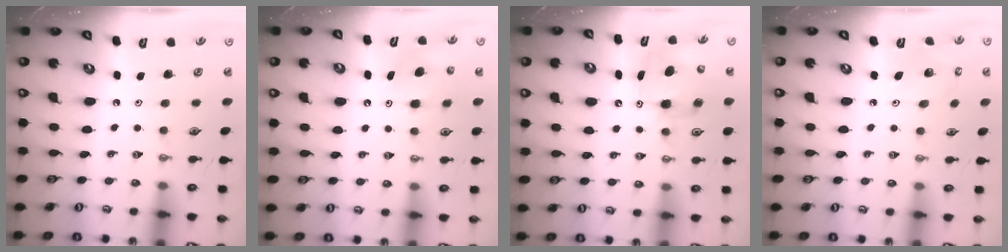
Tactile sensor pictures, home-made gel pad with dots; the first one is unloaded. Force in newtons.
{"total": 7.8, "press": 7.8, "slide": 0.9}
{"total": 6.8, "press": 6.5, "slide": 1.9}
{"total": 3.6, "press": 3.6, "slide": 0.3}